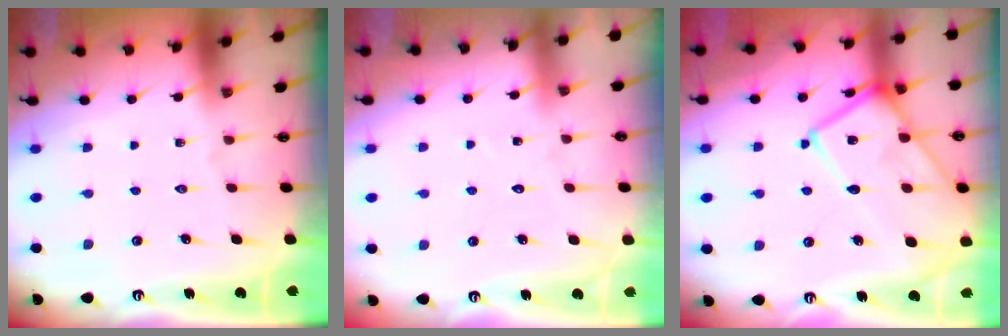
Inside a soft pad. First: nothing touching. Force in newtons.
{"total": 5.7, "press": 5.7, "slide": 0.5}
{"total": 17.6, "press": 17.5, "slide": 1.5}